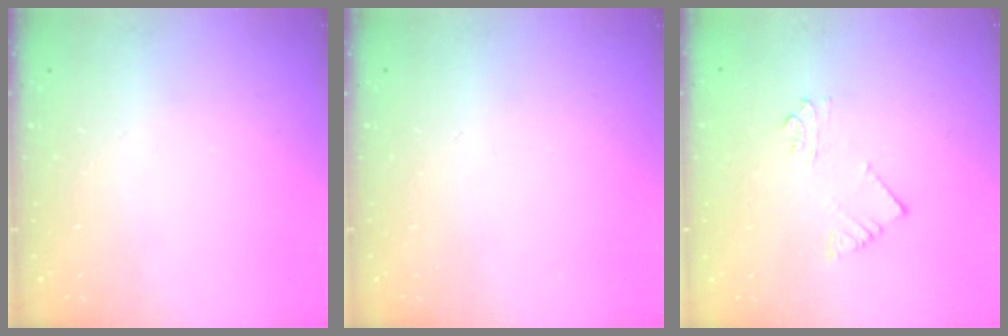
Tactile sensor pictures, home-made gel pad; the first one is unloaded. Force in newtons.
{"total": 0.0}
{"total": 3.2, "press": 3.2, "slide": 0.2}